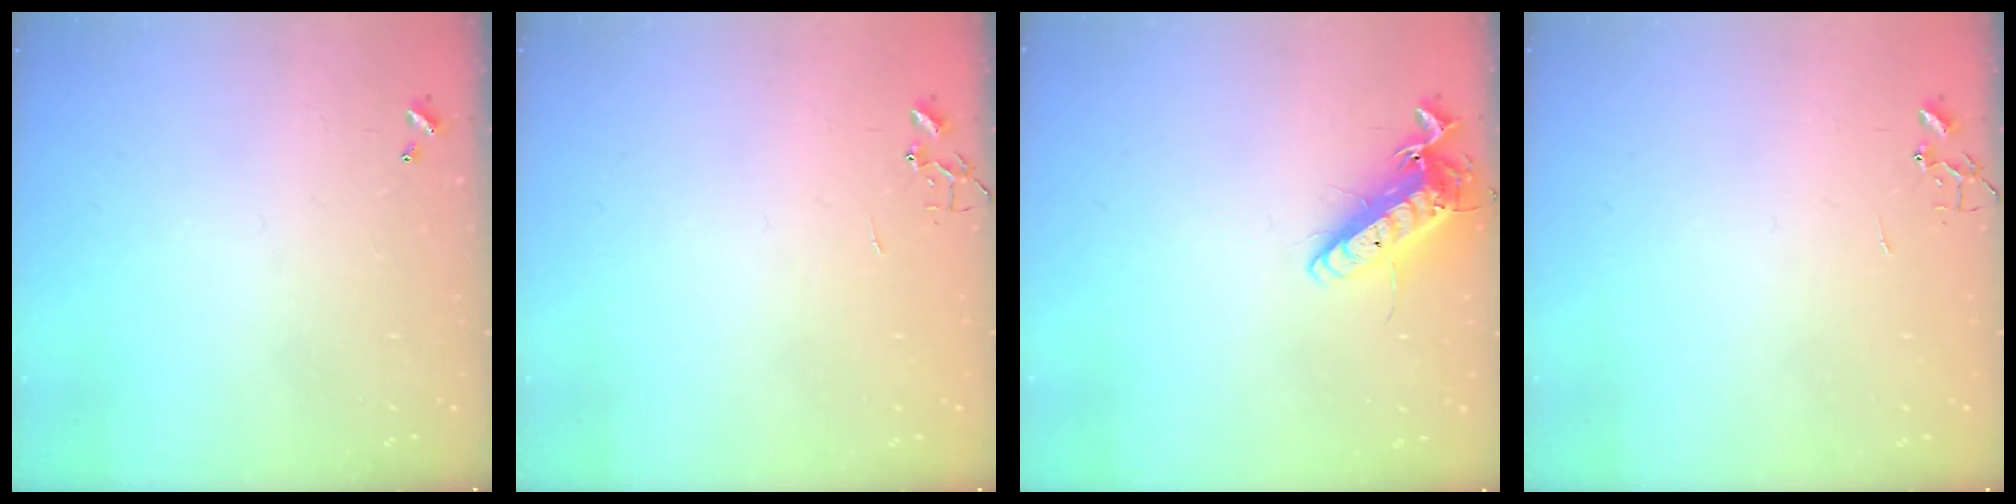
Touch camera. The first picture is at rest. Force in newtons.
{"total": 0.0}
{"total": 14.7, "press": 14.5, "slide": 1.8}
{"total": 0.0}